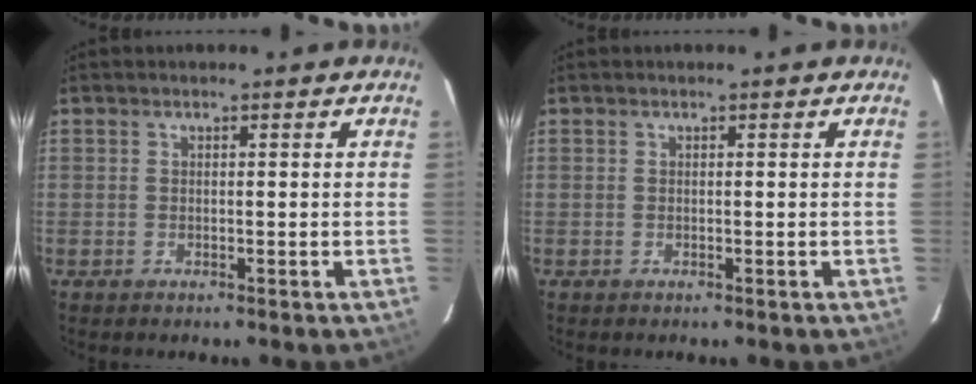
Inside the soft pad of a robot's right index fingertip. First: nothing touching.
{"total": 0.0}